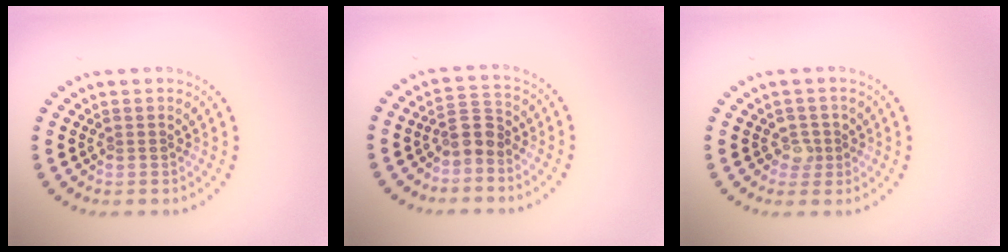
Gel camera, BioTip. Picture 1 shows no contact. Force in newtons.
{"total": 2.2, "press": 1.8, "slide": 1.3}
{"total": 1.6, "press": 1.4, "slide": 0.9}